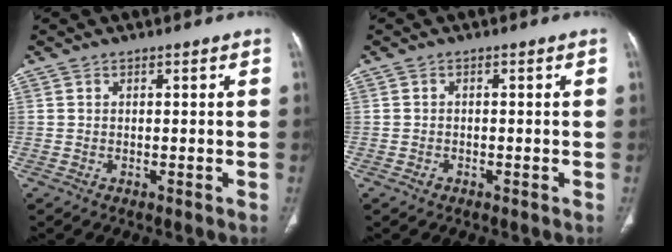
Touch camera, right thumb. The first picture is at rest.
{"total": 0.9, "force": [-0.6, 0.7, 0.3], "torque": [-0.003, 0.004, -0.009]}